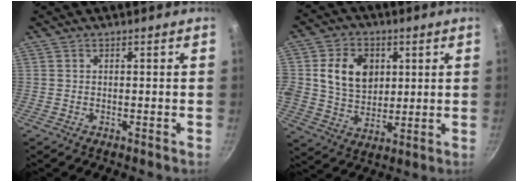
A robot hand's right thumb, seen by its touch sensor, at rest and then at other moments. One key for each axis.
{"total": 12.5, "fx": 2.8, "fy": 9.7, "fz": 7.4, "tx": -0.107, "ty": -0.006, "tz": 0.048}